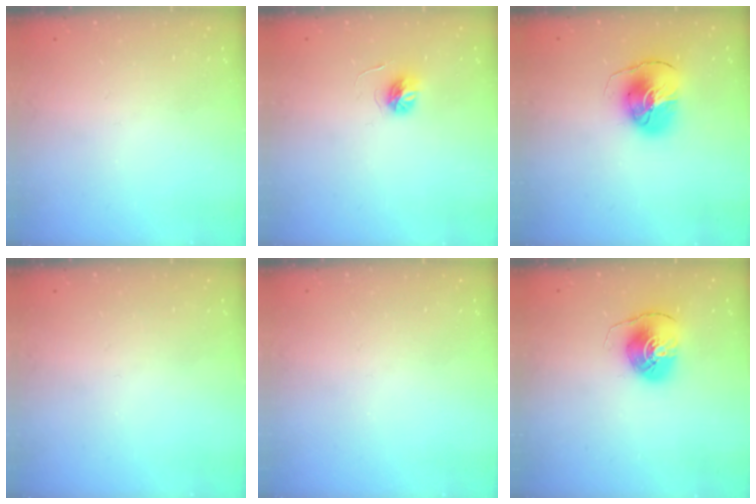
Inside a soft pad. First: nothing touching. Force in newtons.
{"total": 5.2, "press": 5.2, "slide": 0.6}
{"total": 10.5, "press": 10.5, "slide": 1.3}
{"total": 0.0}
{"total": 0.0}
{"total": 7.6, "press": 7.6, "slide": 0.3}